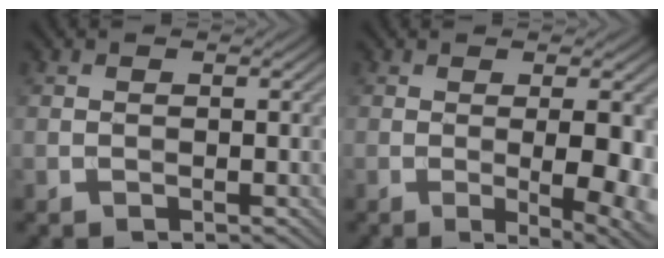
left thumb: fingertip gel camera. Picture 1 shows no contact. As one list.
[{"total": 7.2, "force": [-0.6, 1.9, 6.9], "torque": [-0.093, -0.006, -0.004]}]